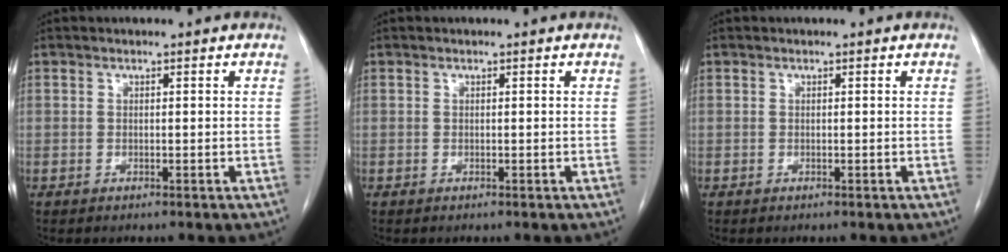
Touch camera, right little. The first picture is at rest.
{"total": 0.0}
{"total": 0.0}